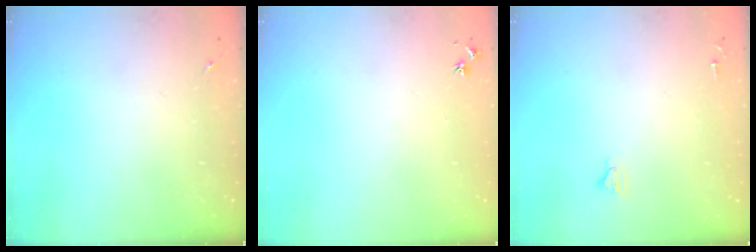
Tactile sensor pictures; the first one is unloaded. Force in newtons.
{"total": 3.0, "press": 2.9, "slide": 0.4}
{"total": 2.0, "press": 2.0, "slide": 0.2}